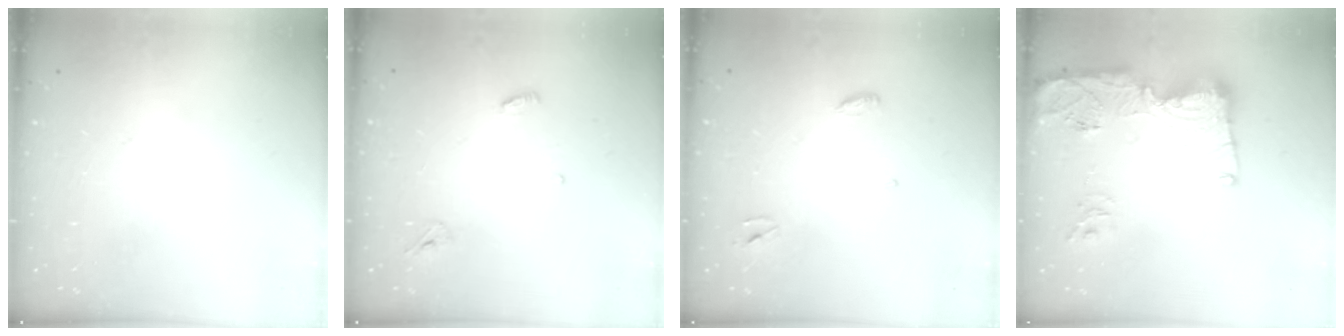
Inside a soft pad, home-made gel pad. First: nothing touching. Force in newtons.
{"total": 3.7, "press": 3.6, "slide": 0.3}
{"total": 3.3, "press": 3.3, "slide": 0.3}
{"total": 17.1, "press": 17.0, "slide": 1.9}